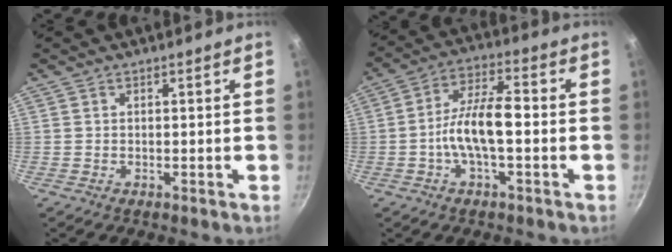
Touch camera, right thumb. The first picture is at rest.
{"total": 10.0, "force": [-1.7, 3.7, 9.2], "torque": [-0.160, 0.033, -0.042]}